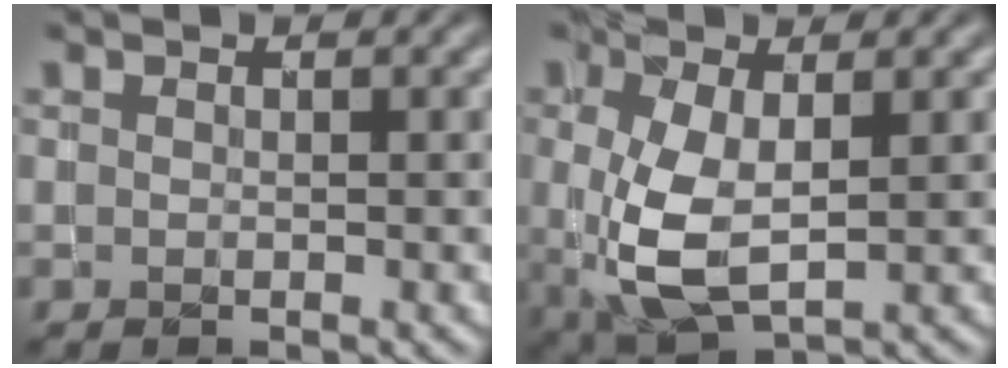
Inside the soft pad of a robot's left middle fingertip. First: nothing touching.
{"total": 5.6, "force": [-0.2, 2.8, 4.9], "torque": [-0.115, -0.008, 0.002]}